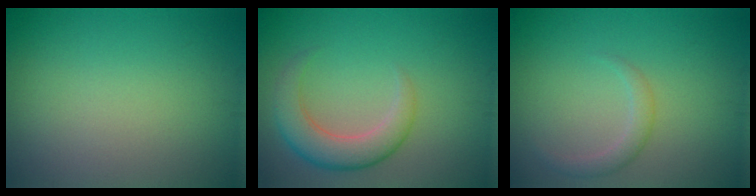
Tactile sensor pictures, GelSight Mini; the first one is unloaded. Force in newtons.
{"total": 5.3, "press": 5.3, "slide": 0.1}
{"total": 1.5, "press": 1.5, "slide": 0.0}